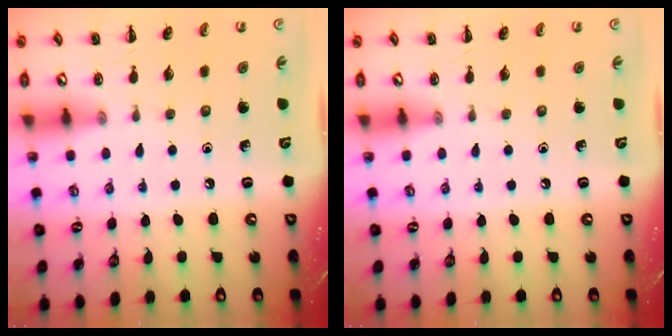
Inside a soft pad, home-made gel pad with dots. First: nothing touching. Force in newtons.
{"total": 0.0}